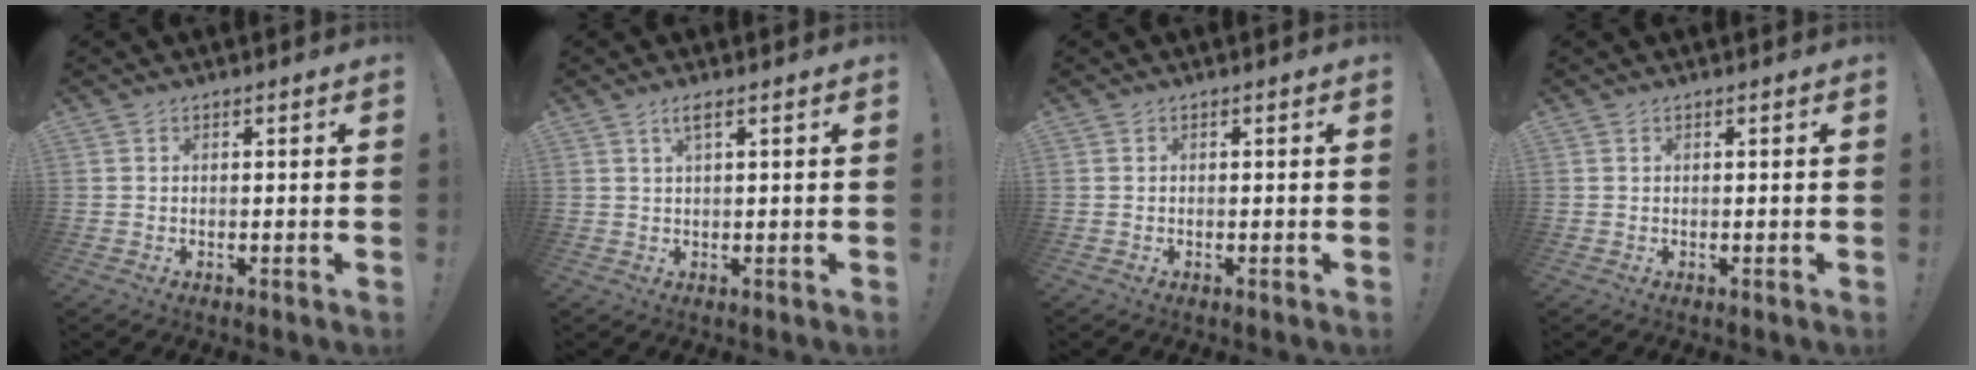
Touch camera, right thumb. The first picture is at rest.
{"total": 2.4, "force": [1.1, 0.2, 2.1], "torque": [-0.039, -0.001, 0.016]}
{"total": 0.0}
{"total": 0.0}